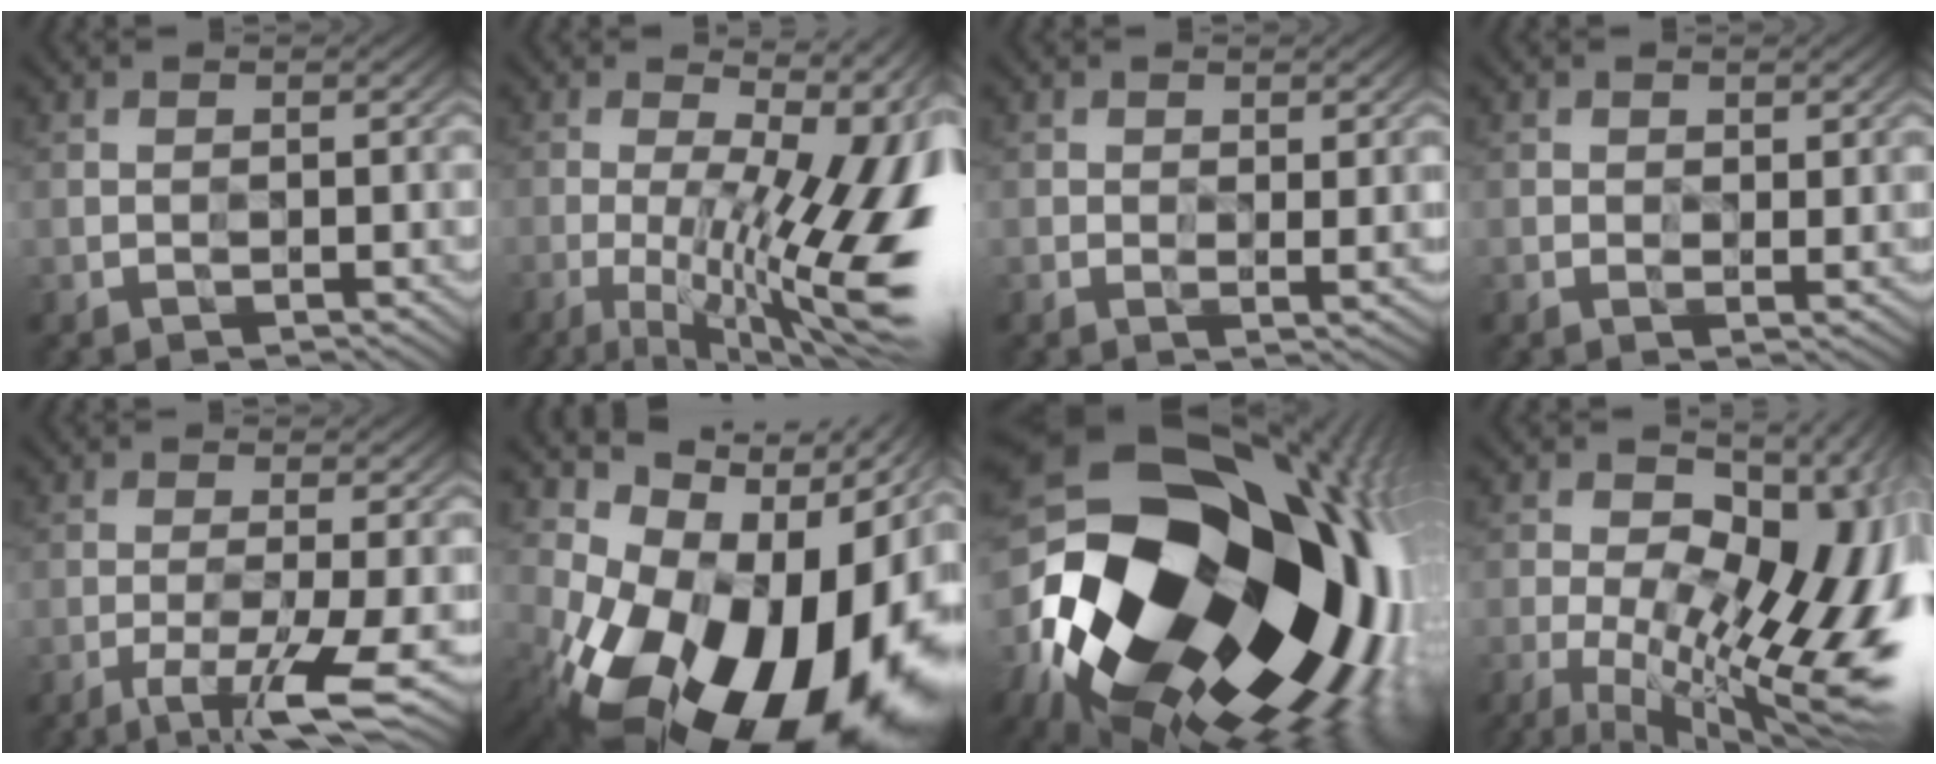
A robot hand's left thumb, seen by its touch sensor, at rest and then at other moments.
{"total": 16.1, "force": [-3.0, 4.5, 15.2], "torque": [-0.182, 0.001, -0.043]}
{"total": 2.4, "force": [0.6, 1.2, 2.0], "torque": [-0.029, -0.001, 0.011]}
{"total": 2.0, "force": [0.9, 1.2, 1.2], "torque": [-0.019, 0.001, 0.016]}
{"total": 7.4, "force": [-4.2, 1.3, 6.0], "torque": [-0.093, -0.003, -0.062]}
{"total": 19.6, "force": [-6.5, 12.3, 13.8], "torque": [-0.239, -0.052, -0.096]}
{"total": 22.2, "force": [-3.8, 14.1, 16.7], "torque": [-0.321, -0.025, -0.074]}
{"total": 18.1, "force": [-3.5, 8.1, 15.8], "torque": [-0.203, -0.006, -0.045]}